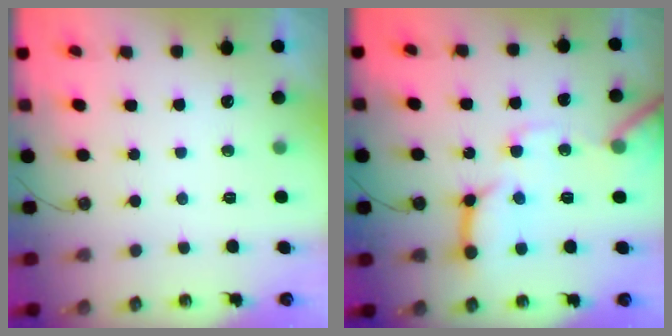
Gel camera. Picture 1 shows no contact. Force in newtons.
{"total": 16.6, "press": 16.5, "slide": 1.8}